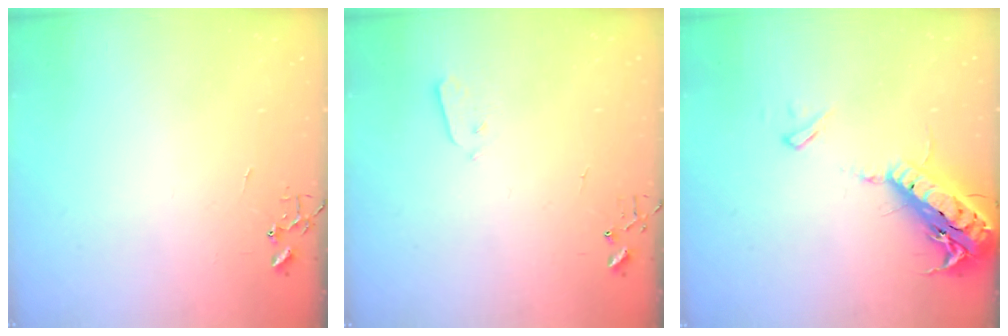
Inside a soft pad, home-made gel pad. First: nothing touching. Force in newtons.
{"total": 3.5, "press": 3.5, "slide": 0.2}
{"total": 19.4, "press": 19.0, "slide": 4.2}